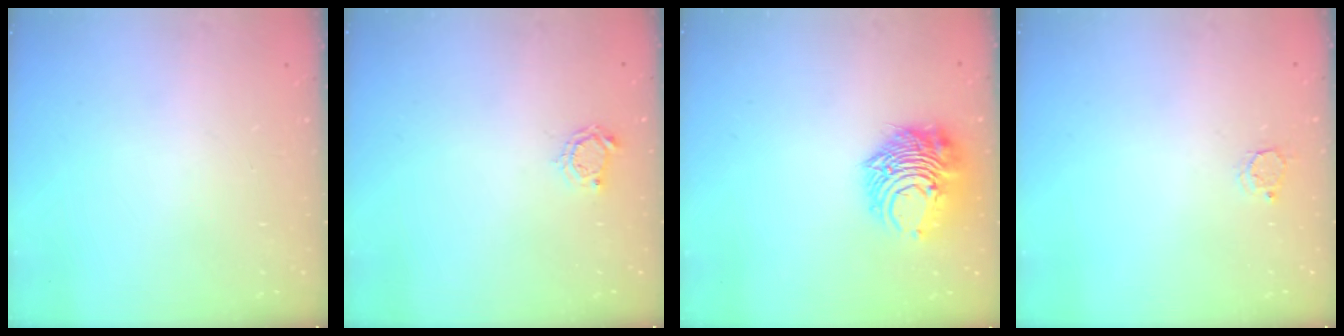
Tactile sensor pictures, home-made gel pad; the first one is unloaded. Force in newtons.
{"total": 4.1, "press": 4.0, "slide": 0.4}
{"total": 11.5, "press": 11.4, "slide": 0.8}
{"total": 2.7, "press": 2.7, "slide": 0.3}